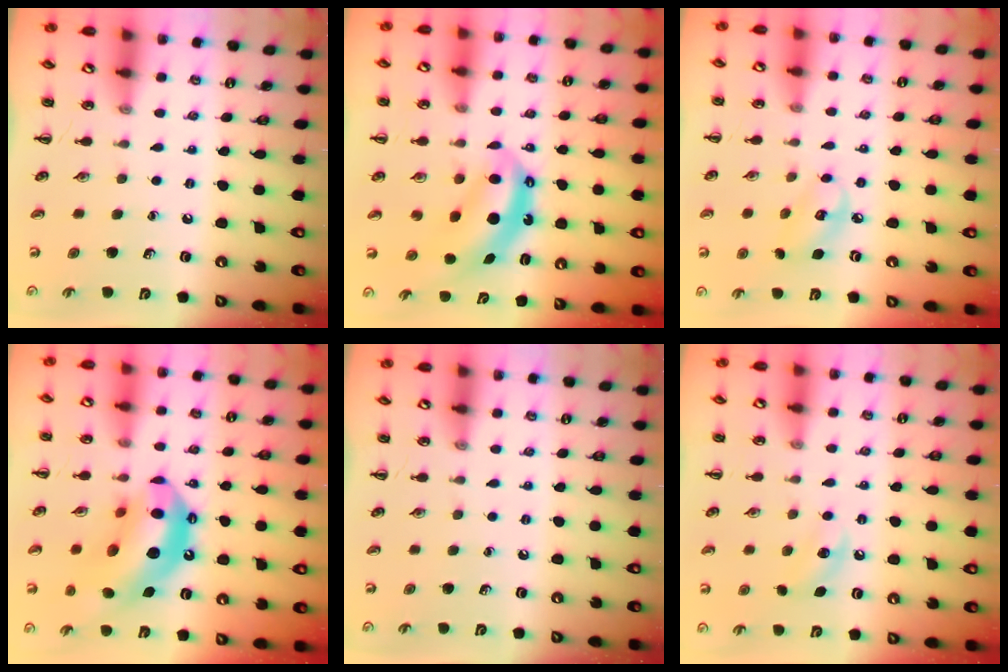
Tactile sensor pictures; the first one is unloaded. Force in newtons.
{"total": 6.7, "press": 6.6, "slide": 1.1}
{"total": 7.1, "press": 7.0, "slide": 1.2}
{"total": 18.5, "press": 17.8, "slide": 5.1}
{"total": 0.0}
{"total": 7.3, "press": 7.1, "slide": 1.8}